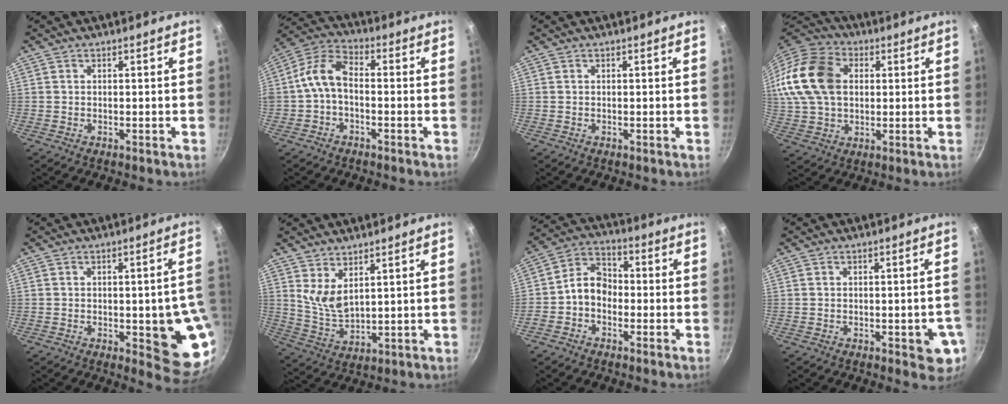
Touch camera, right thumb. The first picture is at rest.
{"total": 7.5, "force": [-1.6, 4.5, 5.9], "torque": [-0.116, 0.039, -0.040]}
{"total": 0.0}
{"total": 22.1, "force": [4.1, 16.1, 14.5], "torque": [-0.303, 0.028, 0.068]}
{"total": 13.6, "force": [-2.5, 4.4, 12.6], "torque": [-0.099, 0.005, -0.025]}
{"total": 6.0, "force": [3.9, 2.3, 3.9], "torque": [-0.069, -0.047, 0.084]}
{"total": 7.1, "force": [-1.9, 5.5, 4.2], "torque": [-0.050, 0.034, -0.053]}
{"total": 6.5, "force": [-1.9, 2.5, 5.7], "torque": [-0.046, 0.003, -0.022]}